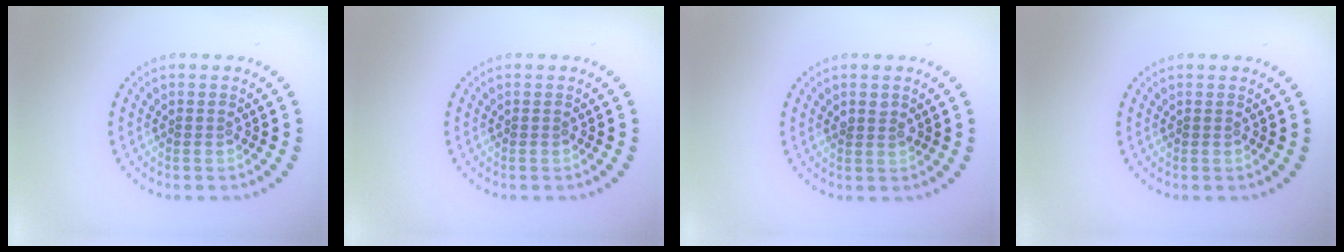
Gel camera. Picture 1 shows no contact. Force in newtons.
{"total": 0.0}
{"total": 1.1, "press": 1.0, "slide": 0.4}
{"total": 0.0}